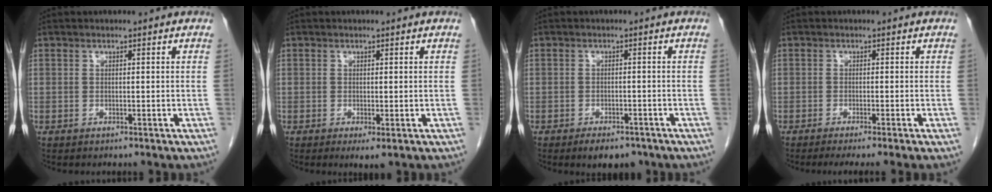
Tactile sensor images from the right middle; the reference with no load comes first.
{"total": 1.7, "force": [-0.5, 0.4, 1.6], "torque": [-0.024, -0.006, -0.004]}
{"total": 5.0, "force": [-3.8, 2.2, 2.4], "torque": [-0.032, -0.003, -0.050]}
{"total": 5.0, "force": [-3.8, -0.8, 3.1], "torque": [-0.035, -0.012, -0.060]}